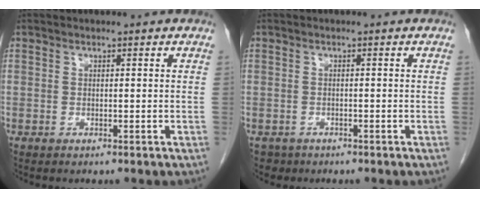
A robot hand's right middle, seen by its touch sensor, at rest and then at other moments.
{"total": 1.7, "force": [-1.2, 1.2, 0.0], "torque": [-0.005, 0.003, -0.019]}